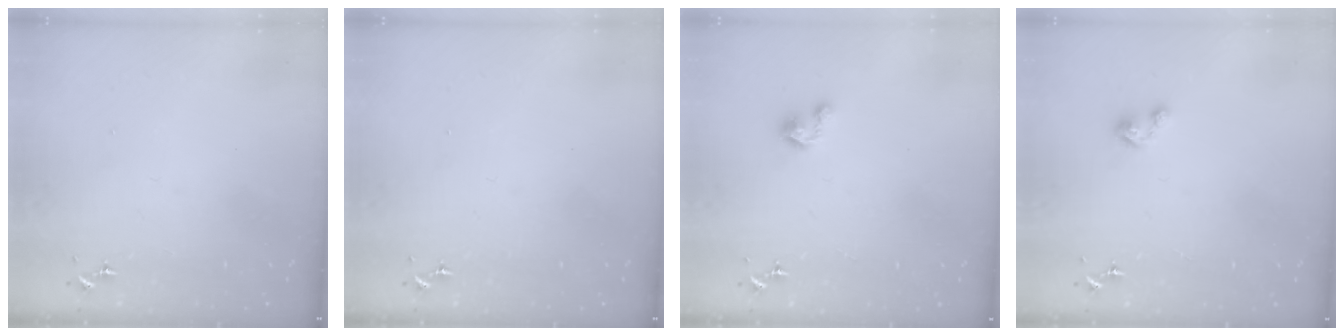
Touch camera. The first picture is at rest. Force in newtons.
{"total": 0.0}
{"total": 3.8, "press": 3.8, "slide": 0.3}
{"total": 5.3, "press": 5.3, "slide": 0.5}